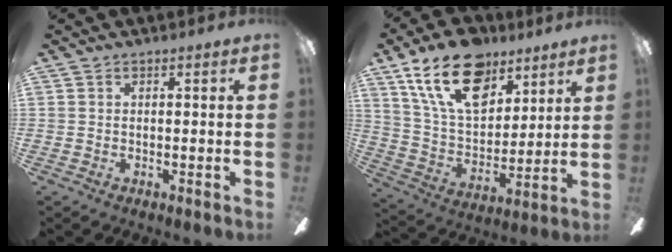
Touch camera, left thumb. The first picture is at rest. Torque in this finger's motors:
{"motor_torque": [0.76, 0.51, 1.72, -1.06, 0.10]}